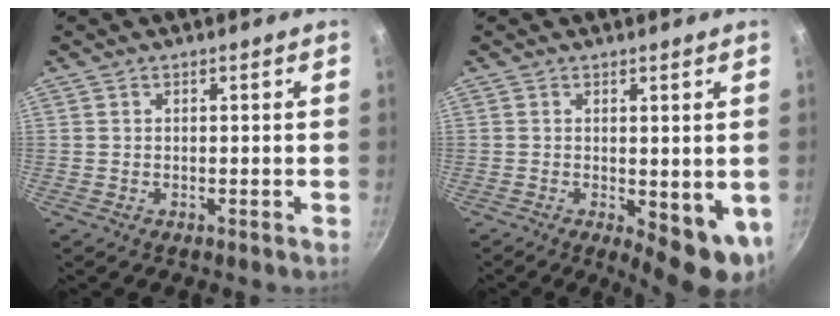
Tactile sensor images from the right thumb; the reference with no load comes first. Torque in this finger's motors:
{"motor_torque": [0.35, 0.65, 0.85, 0.25, 0.10]}